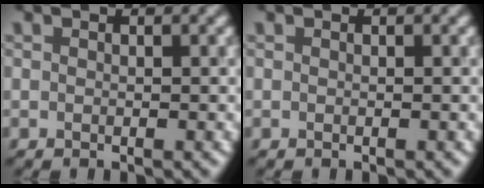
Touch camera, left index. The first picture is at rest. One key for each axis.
{"total": 0.0}